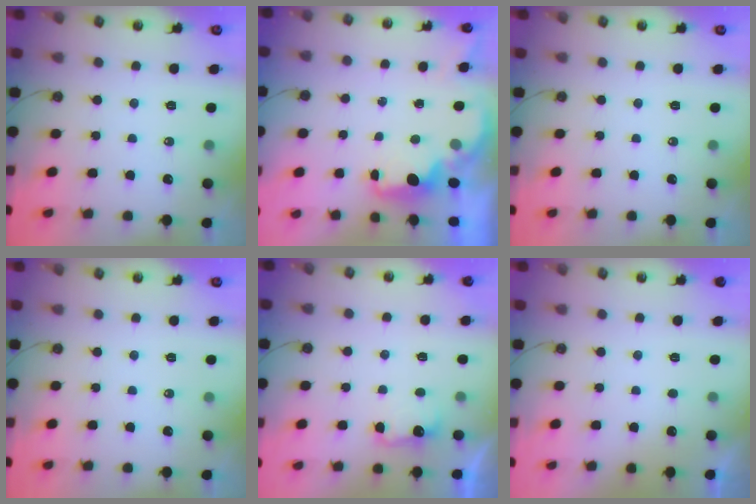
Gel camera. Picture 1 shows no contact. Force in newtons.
{"total": 2.1, "press": 2.0, "slide": 0.8}
{"total": 0.0}
{"total": 0.0}
{"total": 3.6, "press": 3.5, "slide": 0.9}
{"total": 0.7, "press": 0.2, "slide": 0.7}